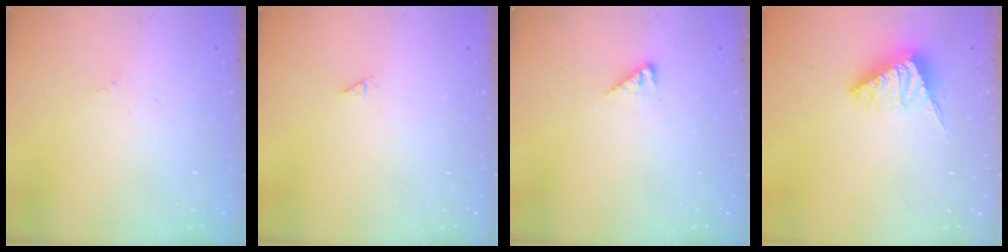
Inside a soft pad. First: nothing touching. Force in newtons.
{"total": 0.0}
{"total": 3.8, "press": 3.8, "slide": 0.6}
{"total": 2.9, "press": 2.9, "slide": 0.5}